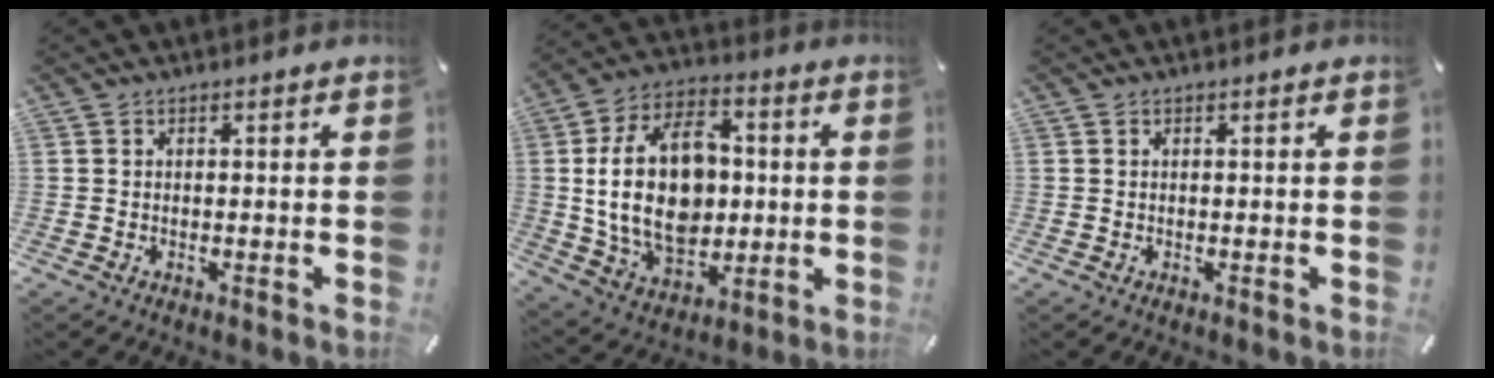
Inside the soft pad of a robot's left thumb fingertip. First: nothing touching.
{"total": 21.4, "force": [0.5, 15.4, 14.8], "torque": [-0.289, 0.005, 0.009]}
{"total": 0.0}